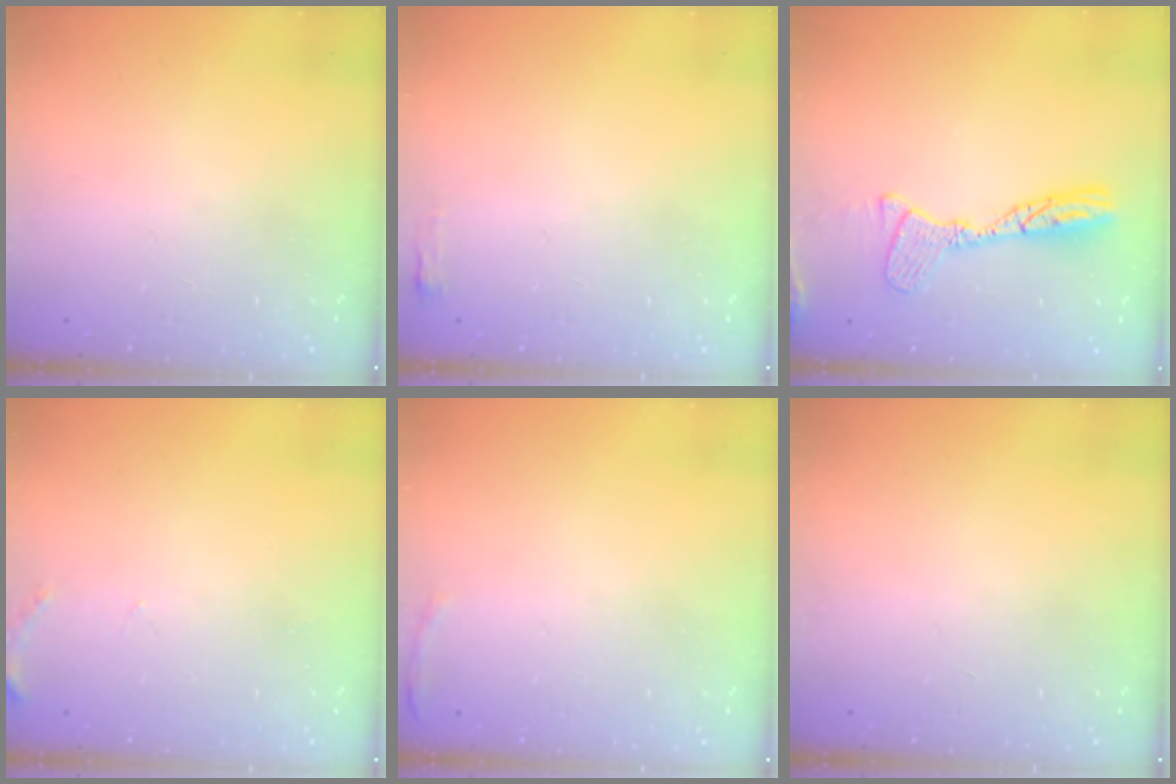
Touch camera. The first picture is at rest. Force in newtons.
{"total": 2.7, "press": 2.6, "slide": 0.8}
{"total": 13.5, "press": 13.5, "slide": 1.3}
{"total": 5.6, "press": 5.4, "slide": 1.3}
{"total": 5.2, "press": 5.1, "slide": 1.2}
{"total": 0.0}